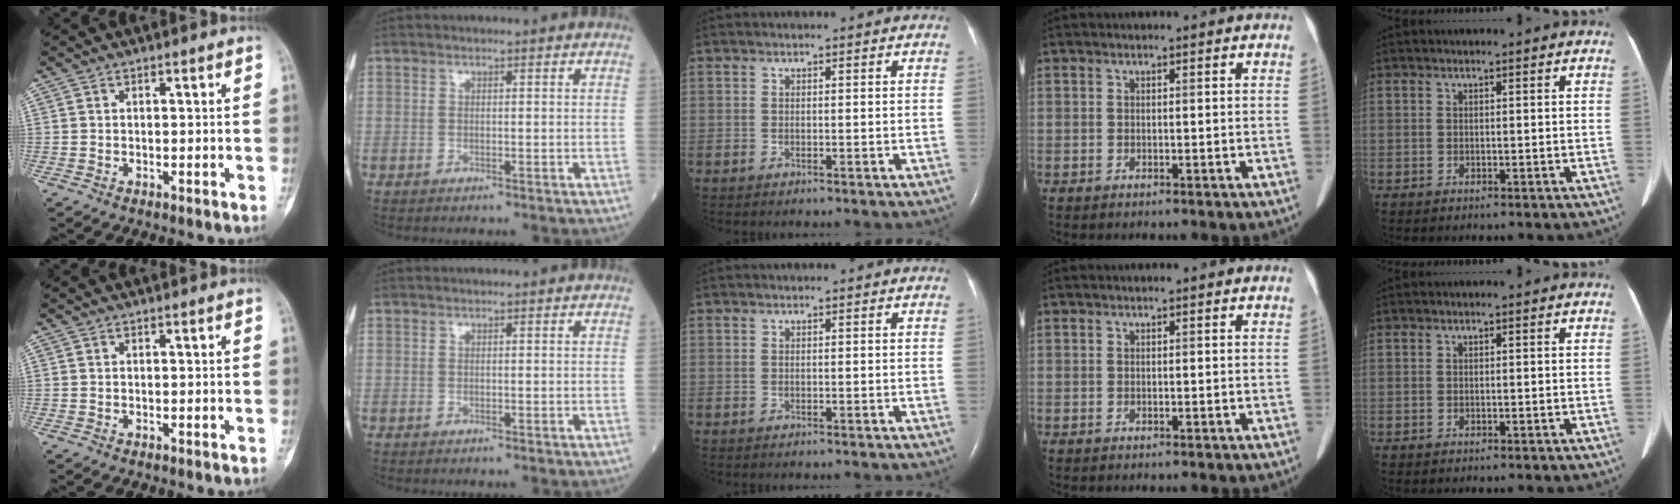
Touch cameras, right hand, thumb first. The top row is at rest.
{}